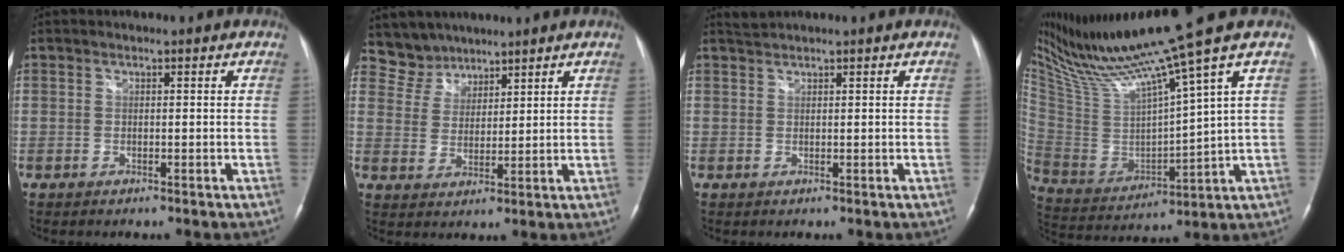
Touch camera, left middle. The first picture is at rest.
{"total": 5.0, "force": [4.4, 2.3, -0.8], "torque": [0.018, 0.004, 0.089]}
{"total": 1.1, "force": [1.1, -0.3, -0.1], "torque": [-0.005, 0.009, 0.027]}
{"total": 17.0, "force": [12.6, -2.1, 11.2], "torque": [-0.204, -0.013, 0.238]}